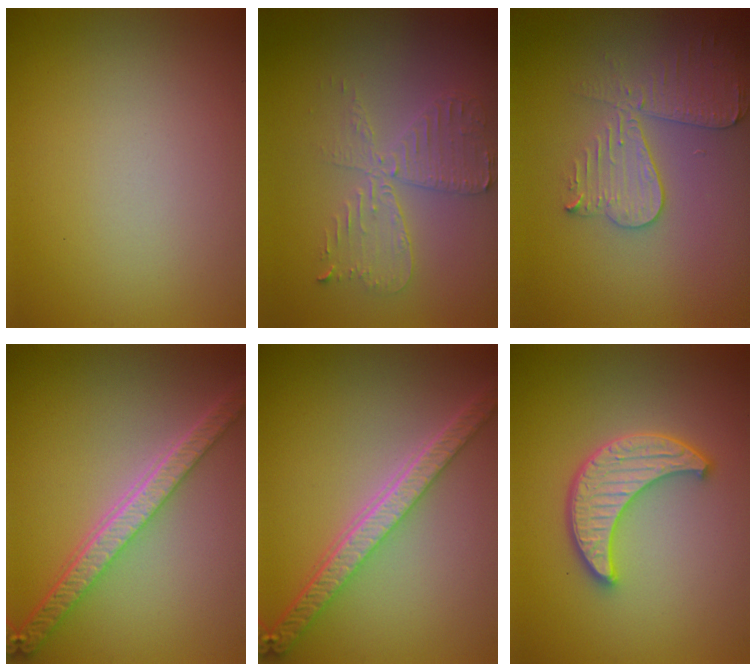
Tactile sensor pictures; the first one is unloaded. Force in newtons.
{"total": 3.8, "press": 3.3, "slide": 1.9}
{"total": 3.6, "press": 3.6, "slide": 0.5}
{"total": 5.3, "press": 4.1, "slide": 3.4}
{"total": 5.3, "press": 4.1, "slide": 3.4}
{"total": 4.5, "press": 4.0, "slide": 2.1}